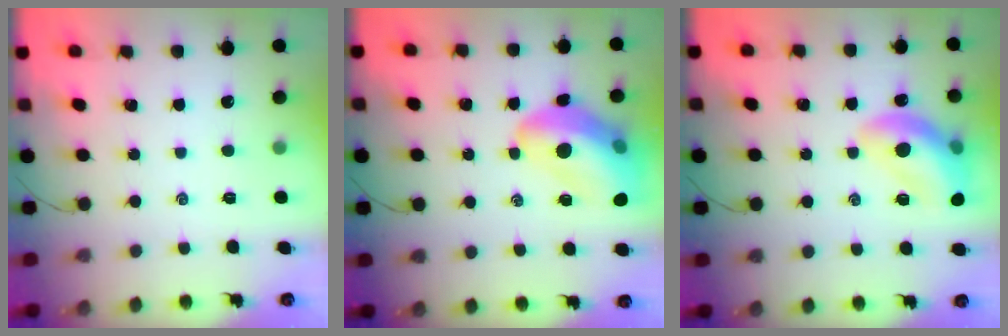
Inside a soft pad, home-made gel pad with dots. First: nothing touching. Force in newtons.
{"total": 17.7, "press": 17.4, "slide": 3.3}
{"total": 15.9, "press": 15.7, "slide": 2.7}